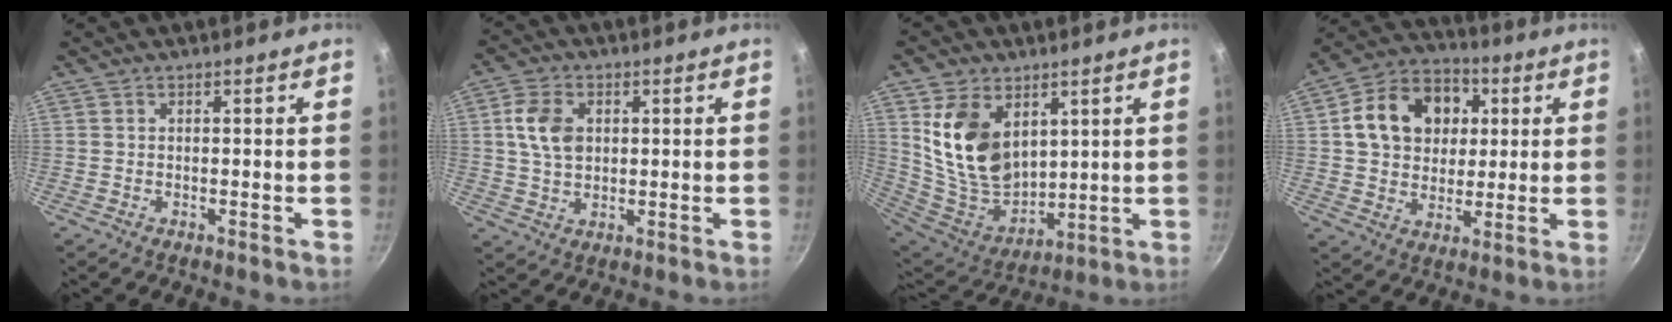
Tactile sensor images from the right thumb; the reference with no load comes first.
{"total": 7.8, "force": [1.5, 5.5, 5.3], "torque": [-0.086, 0.003, 0.028]}
{"total": 16.7, "force": [5.8, 11.3, 10.7], "torque": [-0.169, -0.048, 0.129]}
{"total": 16.3, "force": [3.6, 12.8, 9.3], "torque": [-0.131, 0.017, 0.051]}